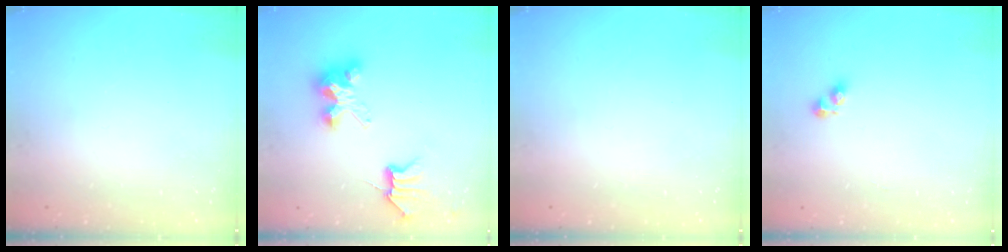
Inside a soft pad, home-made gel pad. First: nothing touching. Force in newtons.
{"total": 6.1, "press": 6.1, "slide": 0.2}
{"total": 0.0}
{"total": 3.4, "press": 3.4, "slide": 0.4}